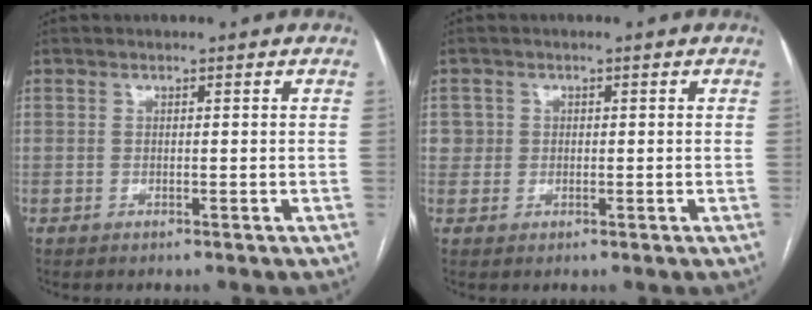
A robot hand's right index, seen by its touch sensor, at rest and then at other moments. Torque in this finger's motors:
{"motor_torque": [0.02, 0.05, 0.02, 0.00]}